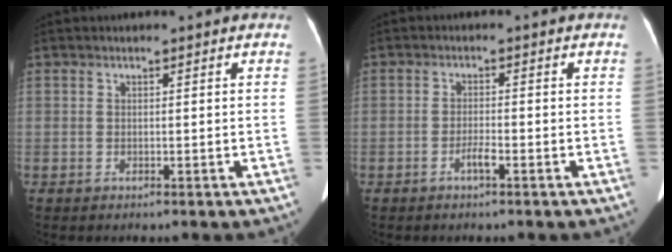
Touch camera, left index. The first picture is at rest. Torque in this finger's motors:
{"motor_torque": [0.06, 0.02, 0.01, 0.01]}